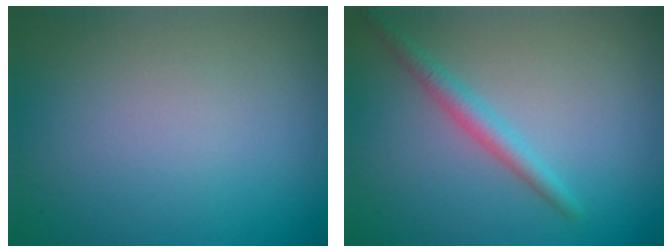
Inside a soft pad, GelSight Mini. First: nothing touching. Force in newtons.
{"total": 2.2, "press": 2.2, "slide": 0.1}